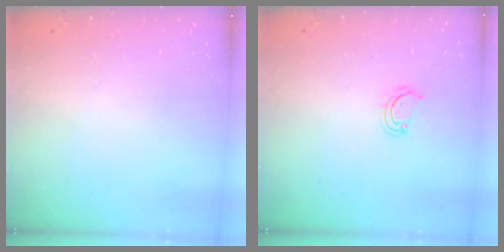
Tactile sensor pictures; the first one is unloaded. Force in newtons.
{"total": 3.8, "press": 3.8, "slide": 0.2}